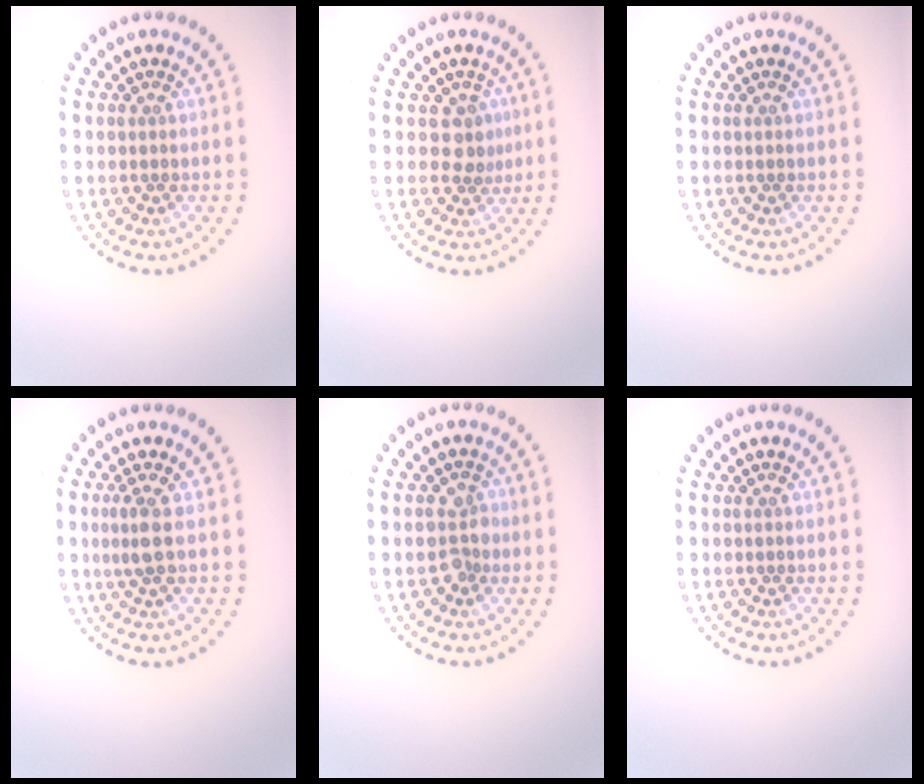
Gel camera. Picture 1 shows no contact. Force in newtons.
{"total": 2.0, "press": 1.6, "slide": 1.2}
{"total": 0.0}
{"total": 1.9, "press": 1.6, "slide": 1.0}
{"total": 2.4, "press": 2.4, "slide": 0.5}
{"total": 0.0}